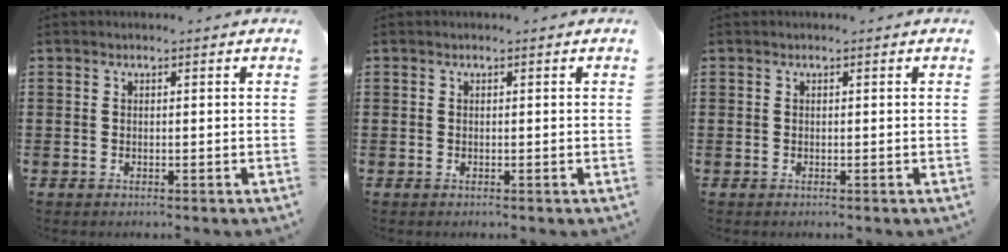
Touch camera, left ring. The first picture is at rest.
{"total": 0.0}
{"total": 0.0}